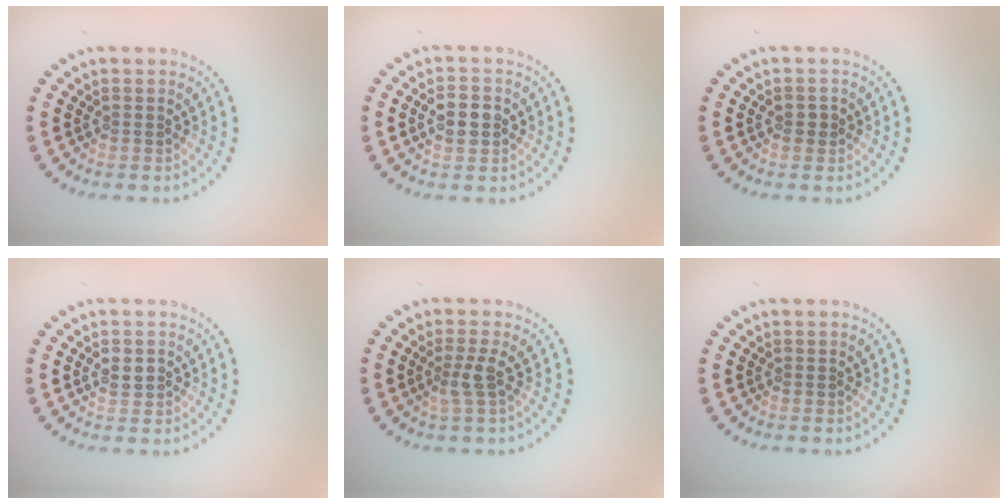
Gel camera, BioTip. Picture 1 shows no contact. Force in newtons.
{"total": 2.5, "press": 2.5, "slide": 0.2}
{"total": 1.2, "press": 1.2, "slide": 0.1}
{"total": 1.3, "press": 1.3, "slide": 0.0}
{"total": 1.8, "press": 1.3, "slide": 1.2}
{"total": 0.0}